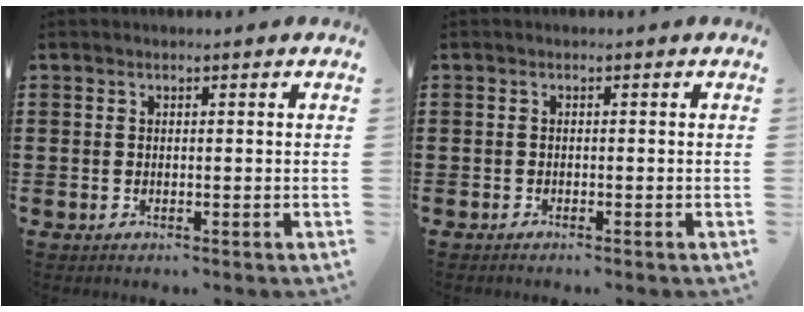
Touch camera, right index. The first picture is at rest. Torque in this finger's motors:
{"motor_torque": [0.98, 0.64, -0.01, 0.01]}